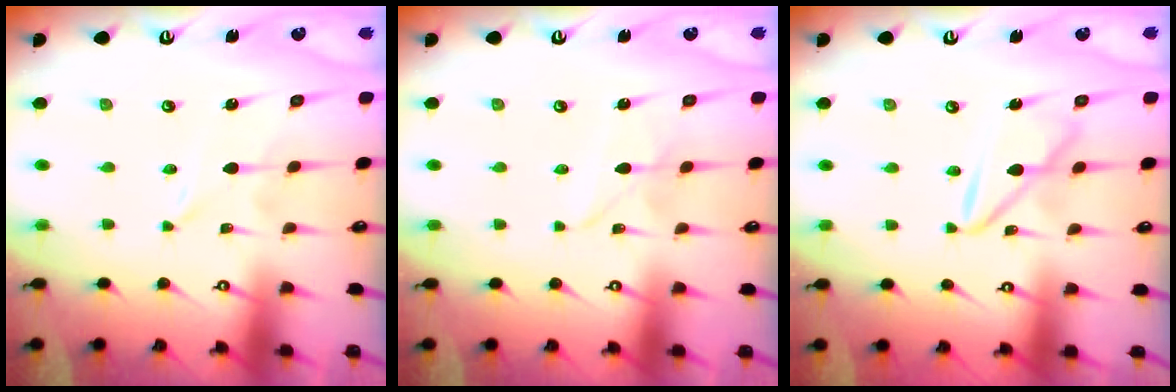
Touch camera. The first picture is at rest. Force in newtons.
{"total": 3.3, "press": 3.2, "slide": 0.3}
{"total": 10.3, "press": 10.3, "slide": 1.0}